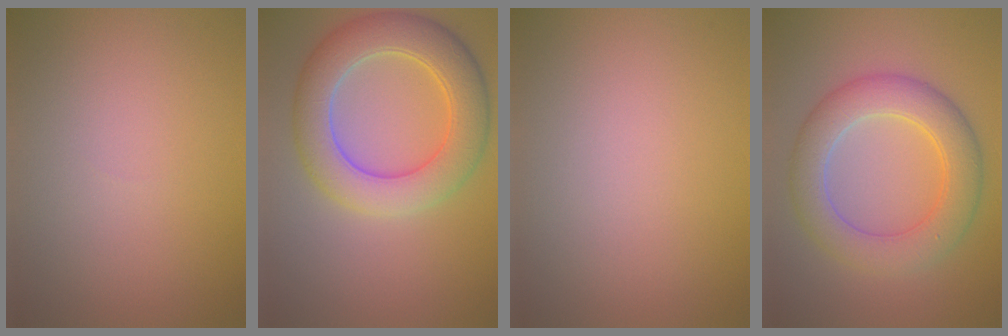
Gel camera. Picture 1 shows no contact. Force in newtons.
{"total": 7.3, "press": 7.3, "slide": 0.3}
{"total": 0.0}
{"total": 6.1, "press": 6.1, "slide": 0.2}